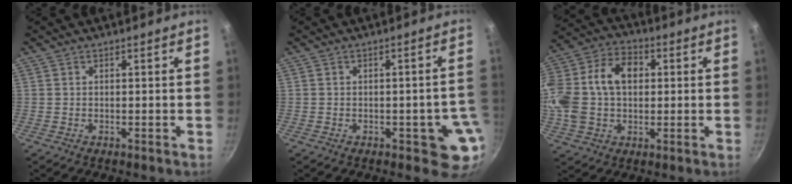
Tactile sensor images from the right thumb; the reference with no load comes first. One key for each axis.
{"total": 6.9, "fx": -1.9, "fy": 3.2, "fz": 5.8, "tx": -0.026, "ty": 0.016, "tz": -0.020}
{"total": 19.5, "fx": 2.2, "fy": 13.7, "fz": 13.7, "tx": -0.268, "ty": 0.036, "tz": 0.028}